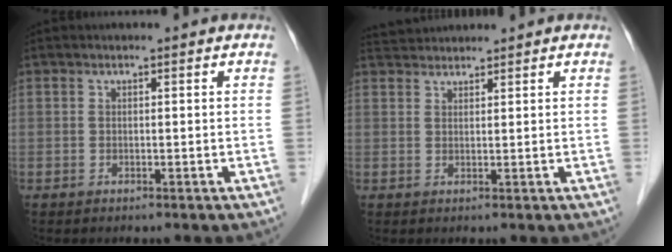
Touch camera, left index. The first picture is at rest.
{"total": 3.4, "force": [3.4, 0.4, 0.2], "torque": [-0.011, 0.029, 0.066]}